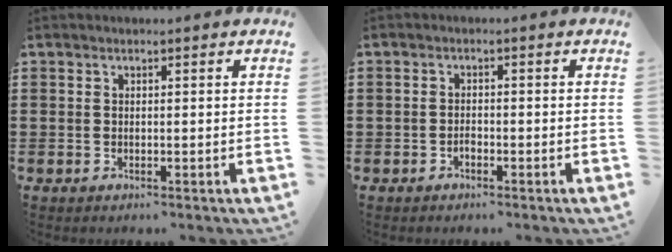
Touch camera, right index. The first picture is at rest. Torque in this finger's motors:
{"motor_torque": [1.32, 0.82, 0.06, -0.01]}